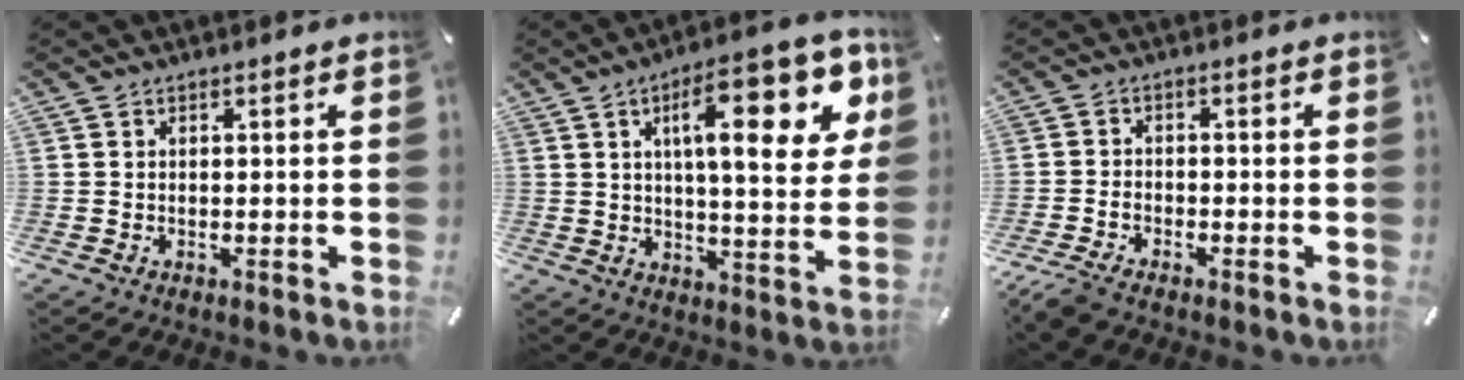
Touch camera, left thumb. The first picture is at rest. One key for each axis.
{"total": 19.9, "fx": 7.9, "fy": 6.9, "fz": 16.9, "tx": -0.245, "ty": -0.020, "tz": 0.113}
{"total": 3.0, "fx": -2.4, "fy": 1.1, "fz": 1.5, "tx": -0.037, "ty": 0.009, "tz": -0.049}